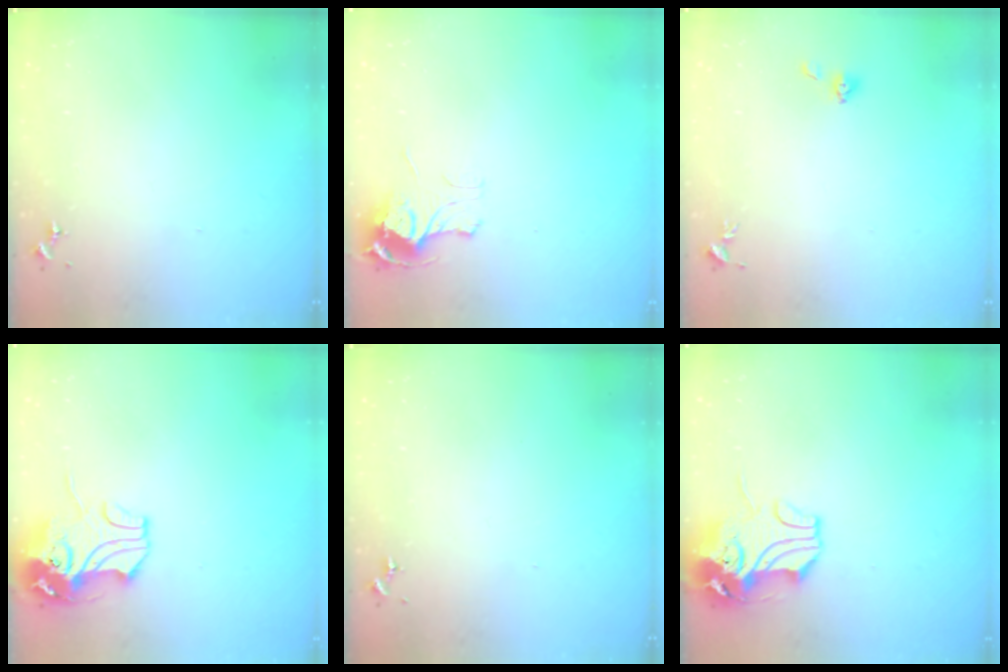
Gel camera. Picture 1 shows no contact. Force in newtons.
{"total": 8.1, "press": 8.1, "slide": 0.7}
{"total": 4.0, "press": 3.5, "slide": 2.1}
{"total": 11.3, "press": 11.1, "slide": 1.8}
{"total": 0.0}
{"total": 11.8, "press": 11.6, "slide": 2.0}